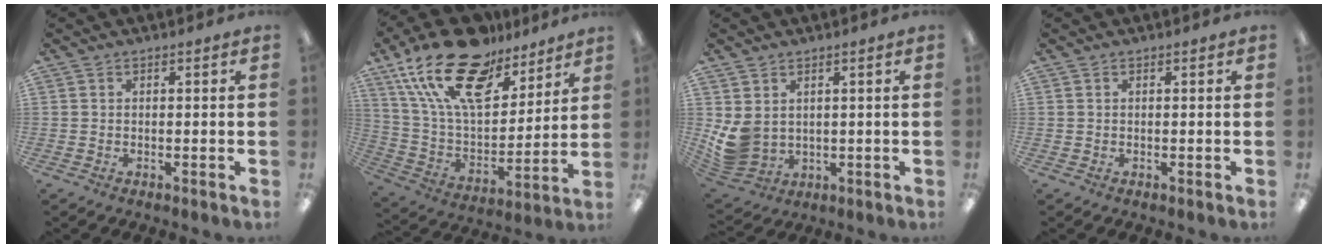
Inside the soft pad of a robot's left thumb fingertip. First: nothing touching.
{"total": 23.5, "force": [15.6, 11.3, 13.5], "torque": [-0.264, -0.089, 0.277]}
{"total": 6.6, "force": [1.9, 5.3, 3.4], "torque": [-0.089, -0.016, 0.037]}
{"total": 0.0}